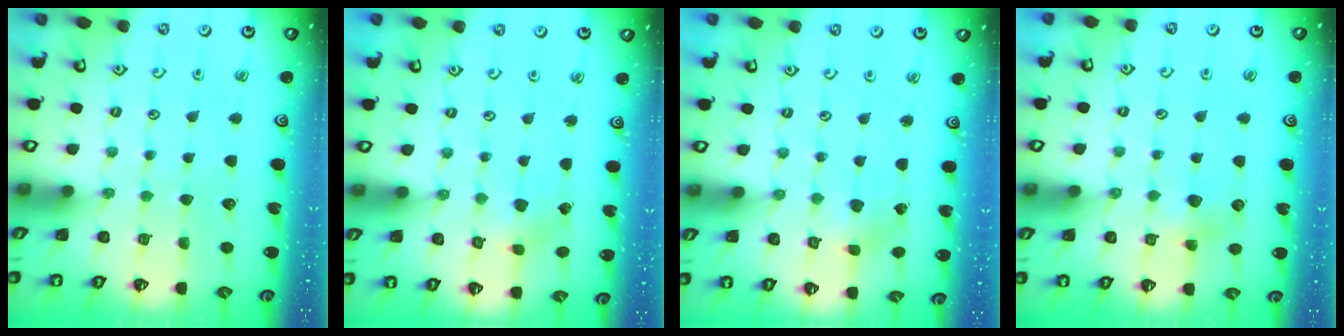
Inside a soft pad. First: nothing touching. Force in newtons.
{"total": 2.7, "press": 2.6, "slide": 0.3}
{"total": 2.0, "press": 2.0, "slide": 0.1}
{"total": 4.2, "press": 4.1, "slide": 0.7}